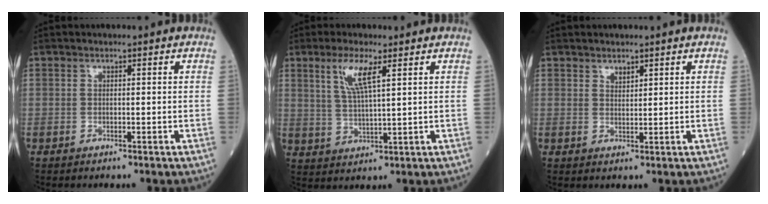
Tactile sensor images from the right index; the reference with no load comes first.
{"total": 6.0, "force": [3.0, 0.6, 5.2], "torque": [-0.111, -0.001, 0.063]}
{"total": 1.4, "force": [1.2, 0.5, 0.6], "torque": [-0.011, -0.001, 0.025]}